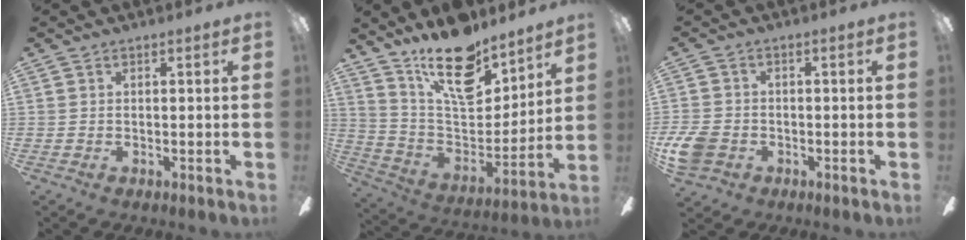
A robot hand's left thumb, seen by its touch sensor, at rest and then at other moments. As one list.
[{"total": 19.3, "force": [13.9, 8.2, 10.4], "torque": [-0.174, -0.092, 0.246]}, {"total": 6.3, "force": [-2.1, 5.0, 3.1], "torque": [-0.083, 0.013, -0.039]}]